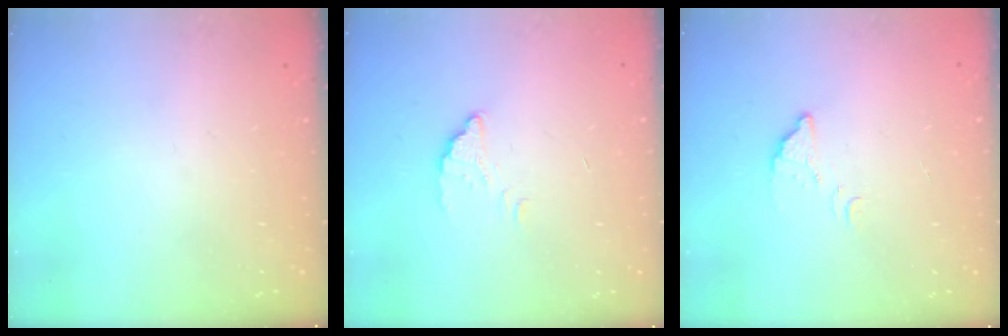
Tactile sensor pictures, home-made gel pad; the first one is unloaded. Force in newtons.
{"total": 1.5, "press": 1.5, "slide": 0.1}
{"total": 4.2, "press": 4.1, "slide": 0.3}